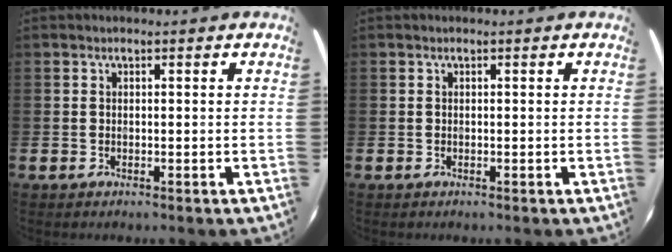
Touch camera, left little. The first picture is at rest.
{"total": 0.0}